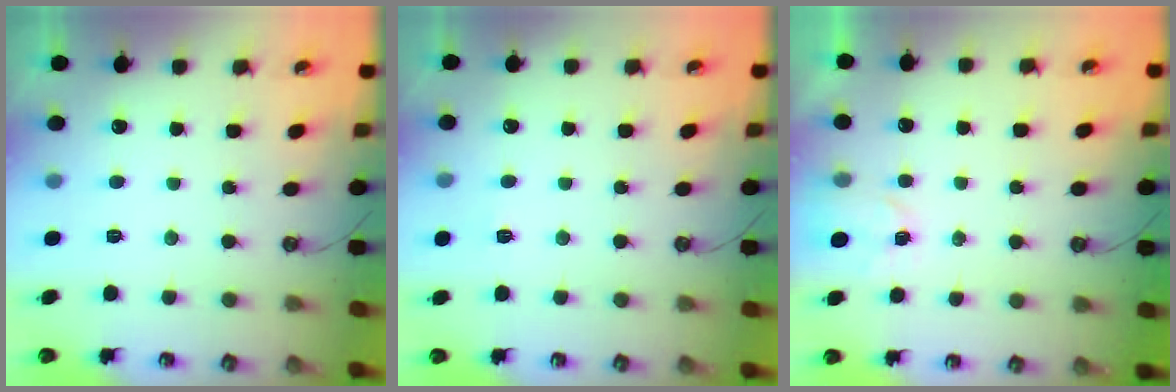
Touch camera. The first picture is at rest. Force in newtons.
{"total": 3.6, "press": 3.6, "slide": 0.4}
{"total": 3.0, "press": 3.0, "slide": 0.3}